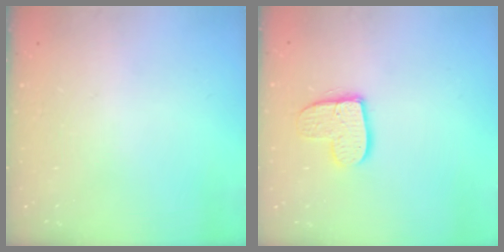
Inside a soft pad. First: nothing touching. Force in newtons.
{"total": 11.6, "press": 11.6, "slide": 1.0}